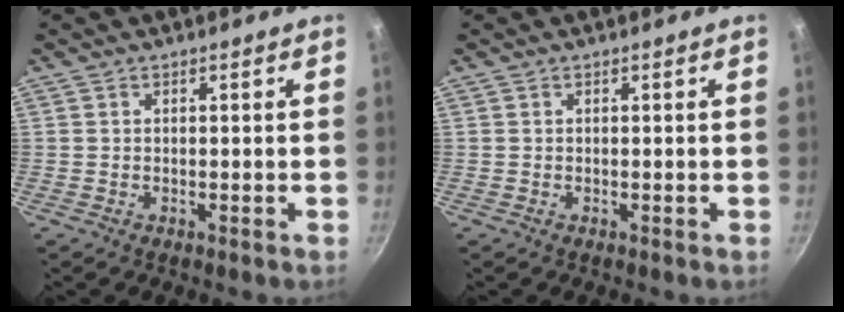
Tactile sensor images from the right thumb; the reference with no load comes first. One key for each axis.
{"total": 0.0}